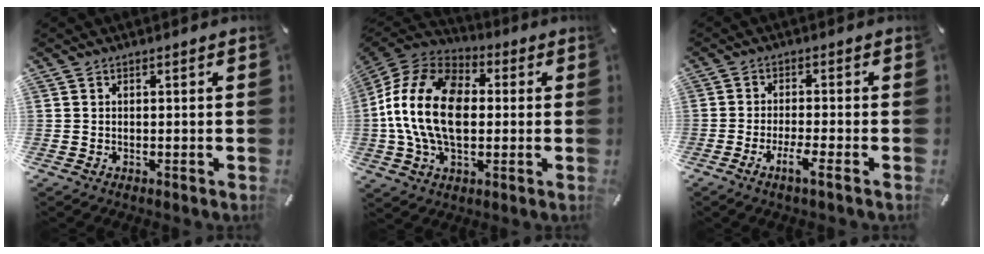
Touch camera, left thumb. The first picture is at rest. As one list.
[{"total": 18.8, "force": [-0.5, 12.6, 13.9], "torque": [-0.303, 0.011, -0.015]}, {"total": 5.1, "force": [-2.6, 0.7, 4.3], "torque": [-0.070, -0.001, -0.045]}]